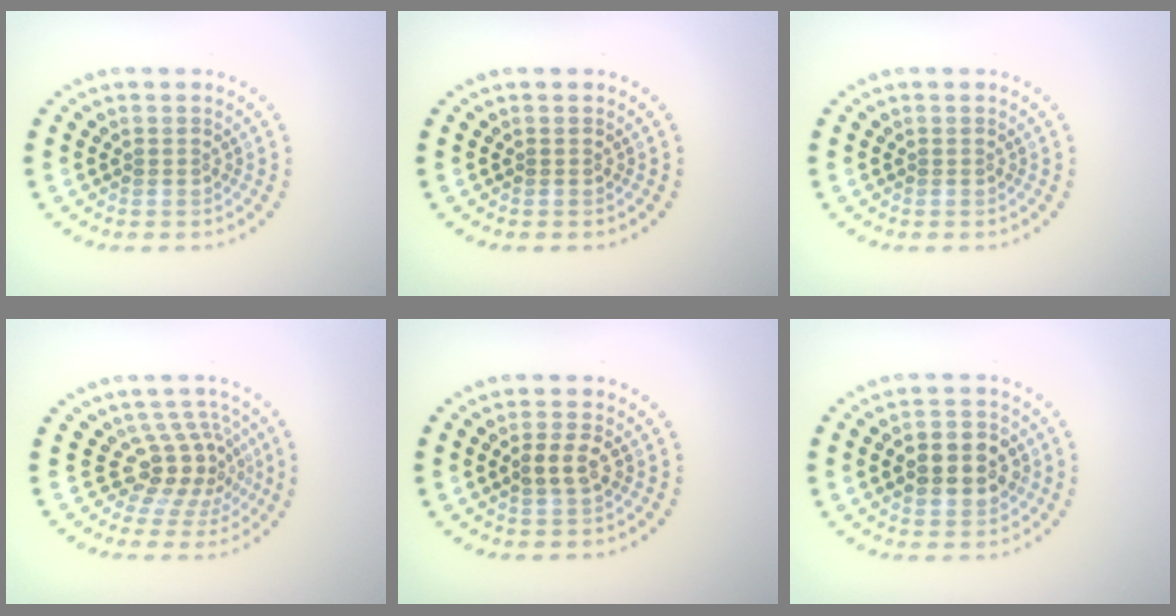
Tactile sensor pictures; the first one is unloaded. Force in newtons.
{"total": 0.0}
{"total": 0.0}
{"total": 4.2, "press": 3.0, "slide": 3.0}
{"total": 2.2, "press": 2.2, "slide": 0.3}
{"total": 4.8, "press": 4.8, "slide": 0.3}